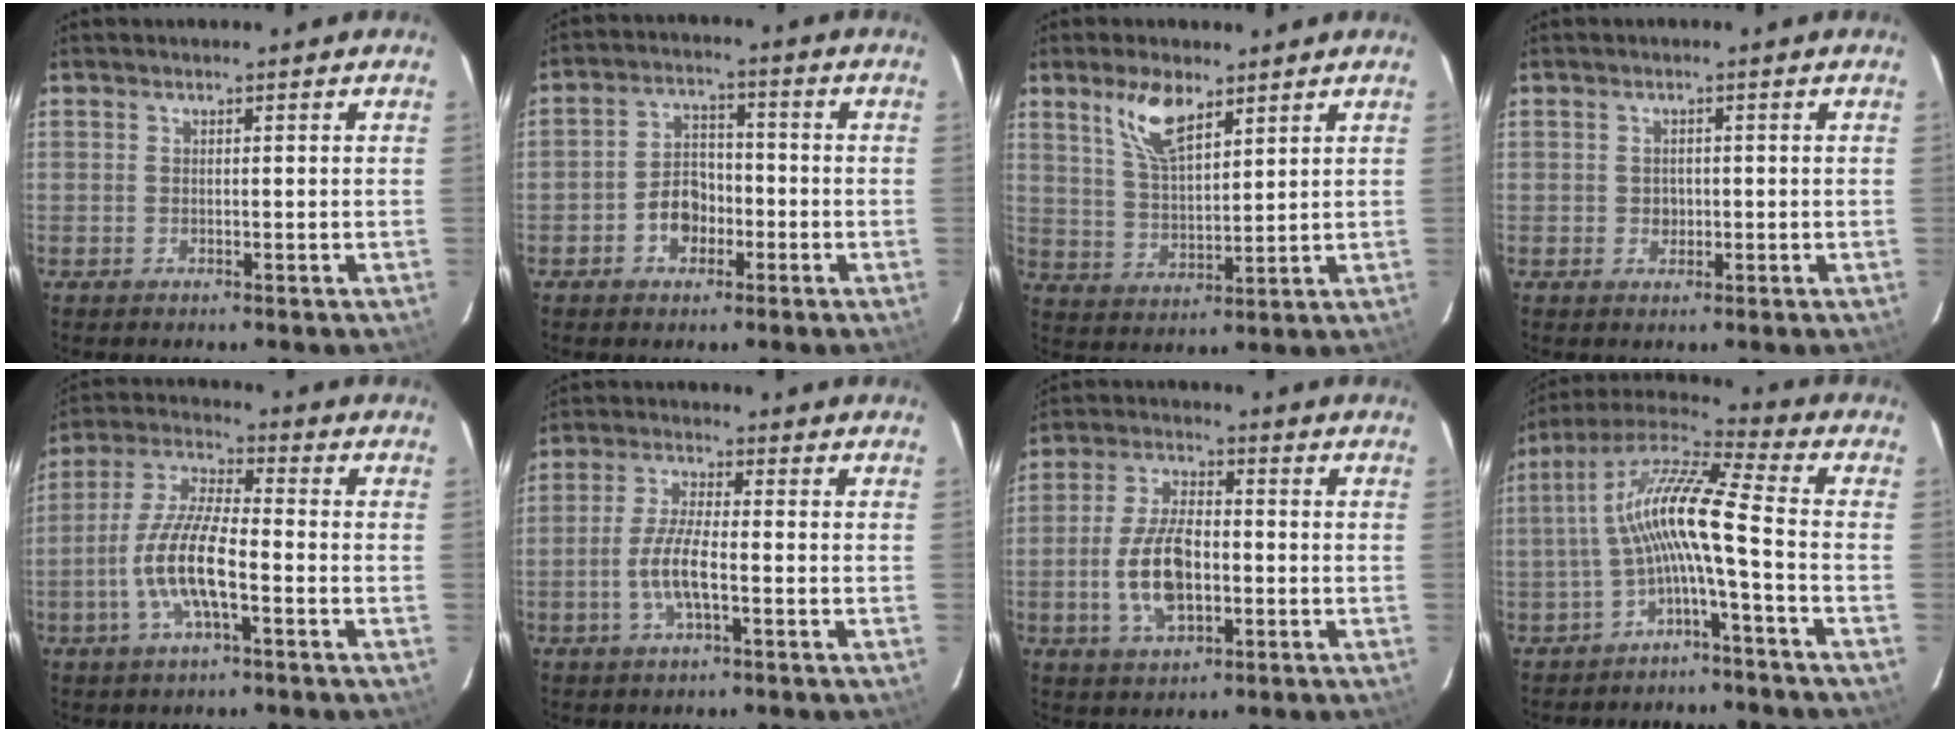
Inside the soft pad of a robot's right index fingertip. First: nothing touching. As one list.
[{"total": 6.3, "force": [-2.7, 4.6, 3.3], "torque": [-0.064, 0.020, -0.039]}, {"total": 8.7, "force": [5.5, 3.4, 5.8], "torque": [-0.111, 0.007, 0.113]}, {"total": 1.8, "force": [-0.2, 1.7, 0.6], "torque": [-0.008, 0.003, -0.002]}, {"total": 11.7, "force": [-3.9, 3.0, 10.6], "torque": [-0.225, -0.002, -0.075]}, {"total": 6.7, "force": [-2.1, 1.5, 6.2], "torque": [-0.128, -0.001, -0.042]}, {"total": 11.0, "force": [-2.3, 5.4, 9.2], "torque": [-0.189, 0.002, -0.037]}, {"total": 12.2, "force": [-2.6, 0.7, 11.9], "torque": [-0.240, 0.020, -0.056]}]